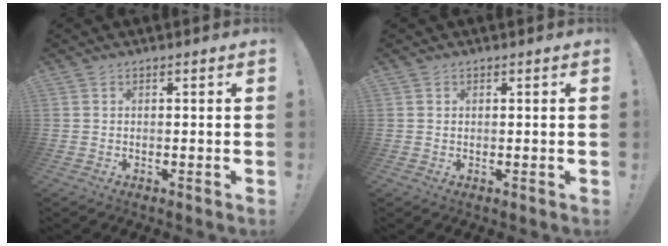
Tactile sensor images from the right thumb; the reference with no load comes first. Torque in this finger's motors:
{"motor_torque": [-0.08, 0.18, -0.20, 0.05, 0.04]}